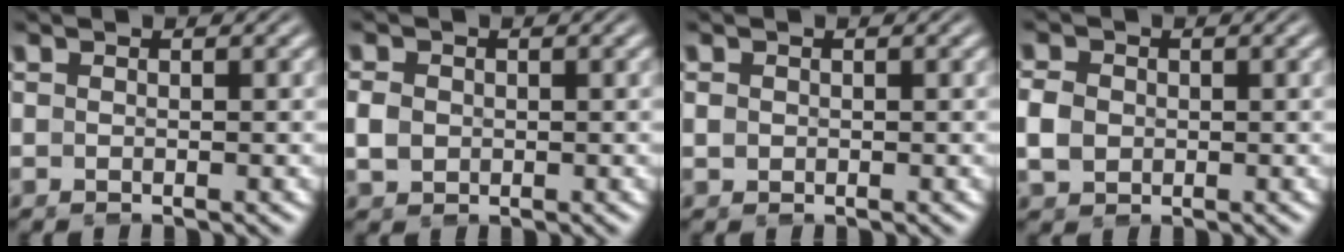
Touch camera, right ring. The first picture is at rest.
{"total": 2.3, "force": [-0.4, 2.0, 0.9], "torque": [-0.029, -0.015, -0.001]}
{"total": 1.4, "force": [0.1, 1.3, 0.4], "torque": [-0.019, -0.009, 0.005]}
{"total": 2.8, "force": [-0.6, 2.5, 1.2], "torque": [-0.034, -0.015, -0.003]}